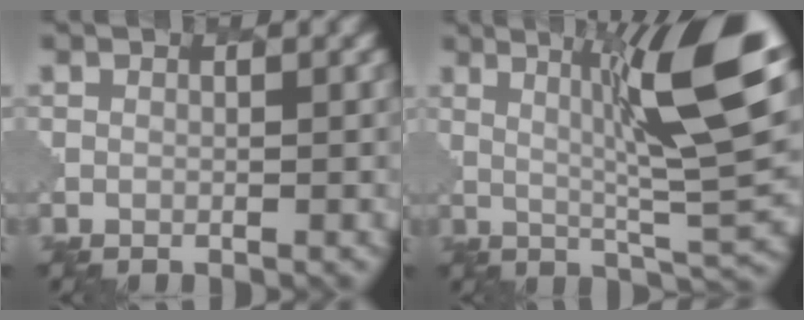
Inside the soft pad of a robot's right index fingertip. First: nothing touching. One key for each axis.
{"total": 11.3, "fx": 3.8, "fy": 1.8, "fz": 10.5, "tx": -0.148, "ty": 0.008, "tz": 0.056}